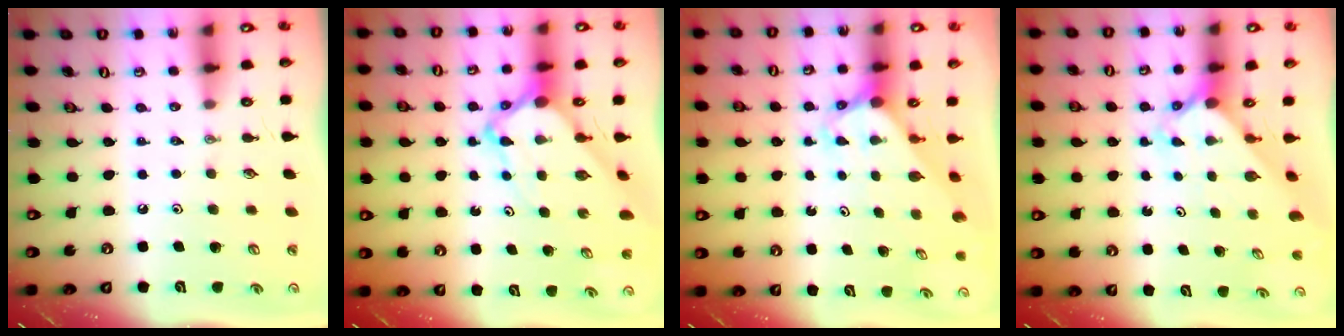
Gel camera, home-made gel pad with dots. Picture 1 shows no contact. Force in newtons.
{"total": 6.6, "press": 6.6, "slide": 0.6}
{"total": 3.2, "press": 3.2, "slide": 0.2}
{"total": 2.4, "press": 2.4, "slide": 0.3}